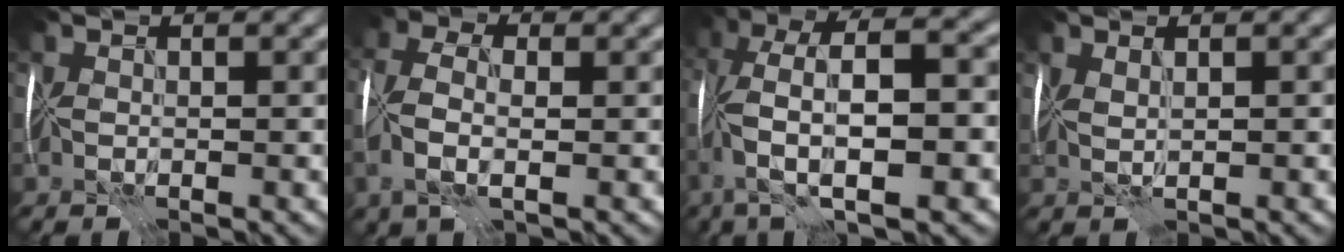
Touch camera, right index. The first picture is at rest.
{"total": 4.7, "force": [-0.8, 2.4, 4.0], "torque": [-0.104, 0.006, -0.023]}
{"total": 9.7, "force": [-1.1, 3.3, 9.1], "torque": [-0.165, 0.021, -0.019]}
{"total": 0.8, "force": [0.4, -0.6, 0.1], "torque": [-0.008, 0.001, 0.015]}